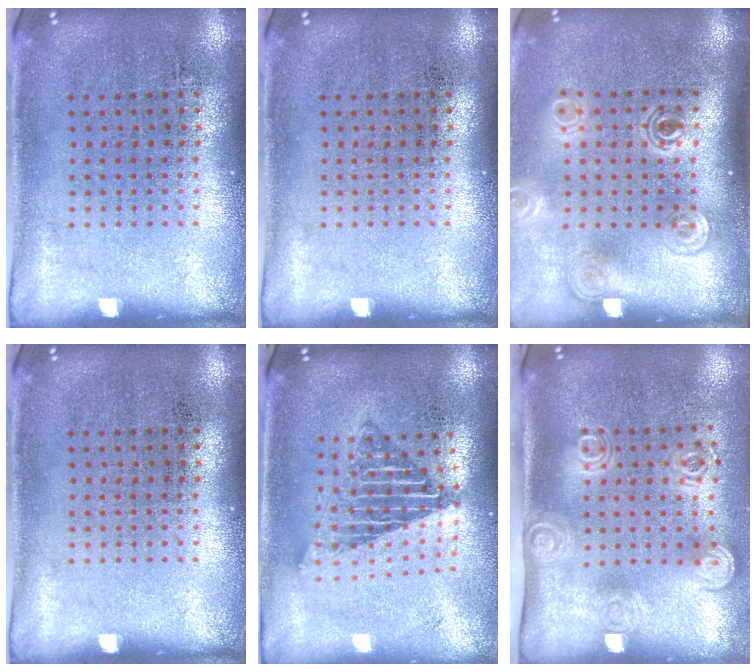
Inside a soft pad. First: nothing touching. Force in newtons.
{"total": 0.0}
{"total": 1.8, "press": 1.4, "slide": 1.2}
{"total": 0.0}
{"total": 1.7, "press": 1.3, "slide": 1.0}
{"total": 2.0, "press": 1.4, "slide": 1.4}